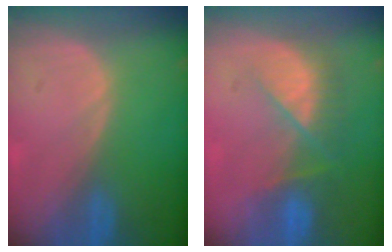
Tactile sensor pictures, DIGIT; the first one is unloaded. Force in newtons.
{"total": 7.7, "press": 7.1, "slide": 3.1}